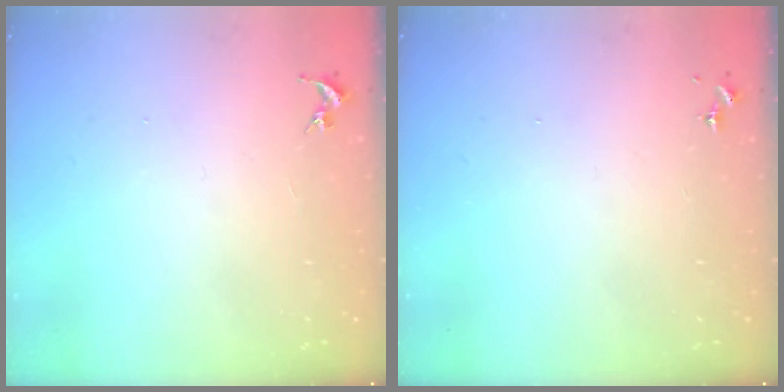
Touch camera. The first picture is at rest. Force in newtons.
{"total": 0.0}